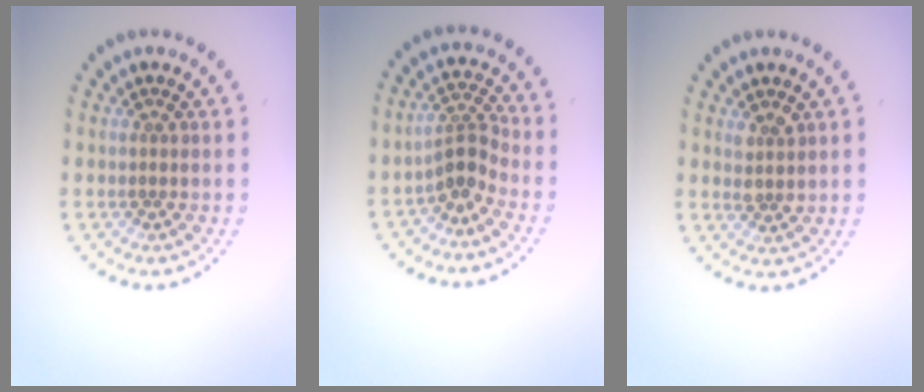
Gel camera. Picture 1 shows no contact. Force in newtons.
{"total": 2.5, "press": 1.7, "slide": 1.8}
{"total": 1.5, "press": 1.4, "slide": 0.6}